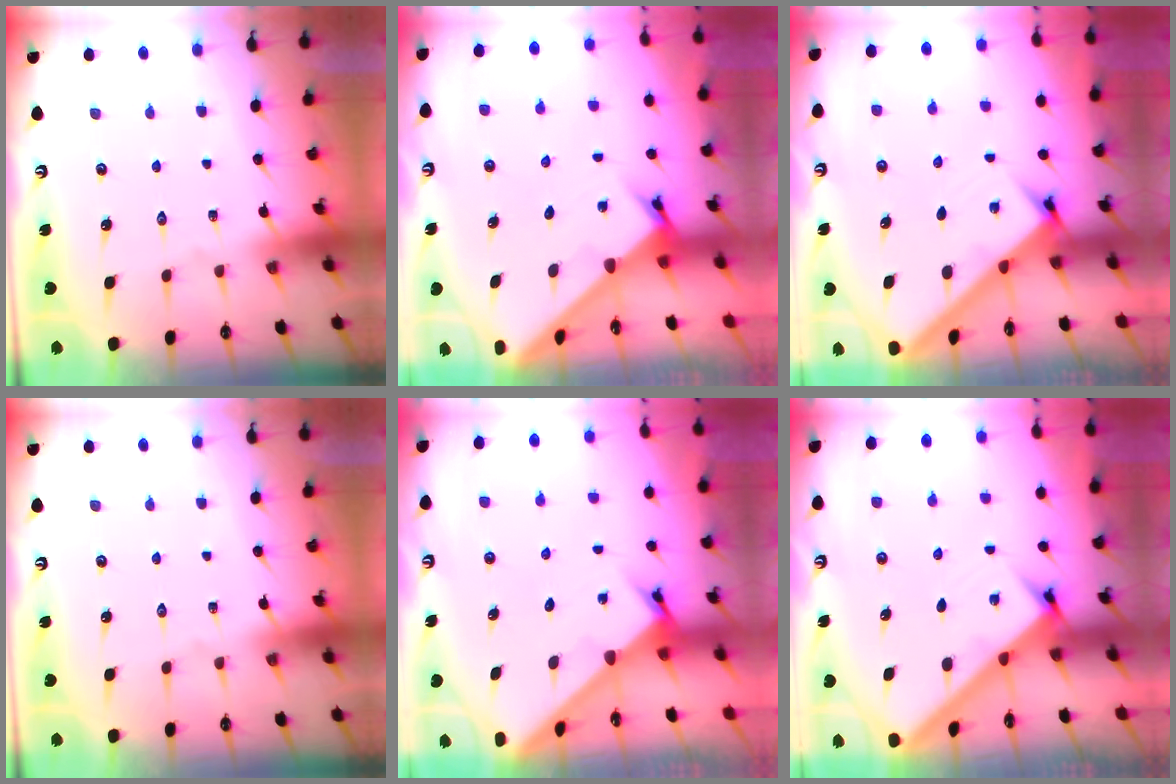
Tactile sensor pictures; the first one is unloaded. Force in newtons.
{"total": 2.1, "press": 2.1, "slide": 0.2}
{"total": 3.0, "press": 2.9, "slide": 0.4}
{"total": 0.0}
{"total": 2.1, "press": 2.1, "slide": 0.2}
{"total": 3.0, "press": 2.9, "slide": 0.4}